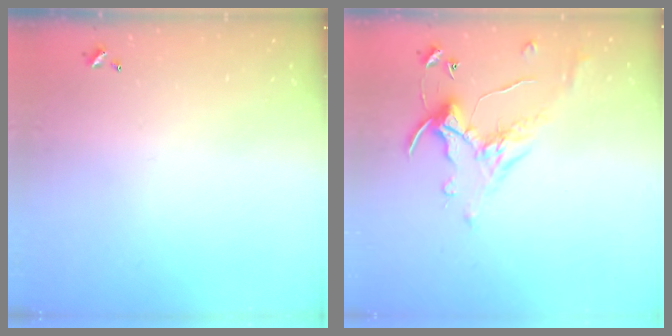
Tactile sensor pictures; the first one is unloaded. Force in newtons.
{"total": 1.1, "press": 0.6, "slide": 0.9}